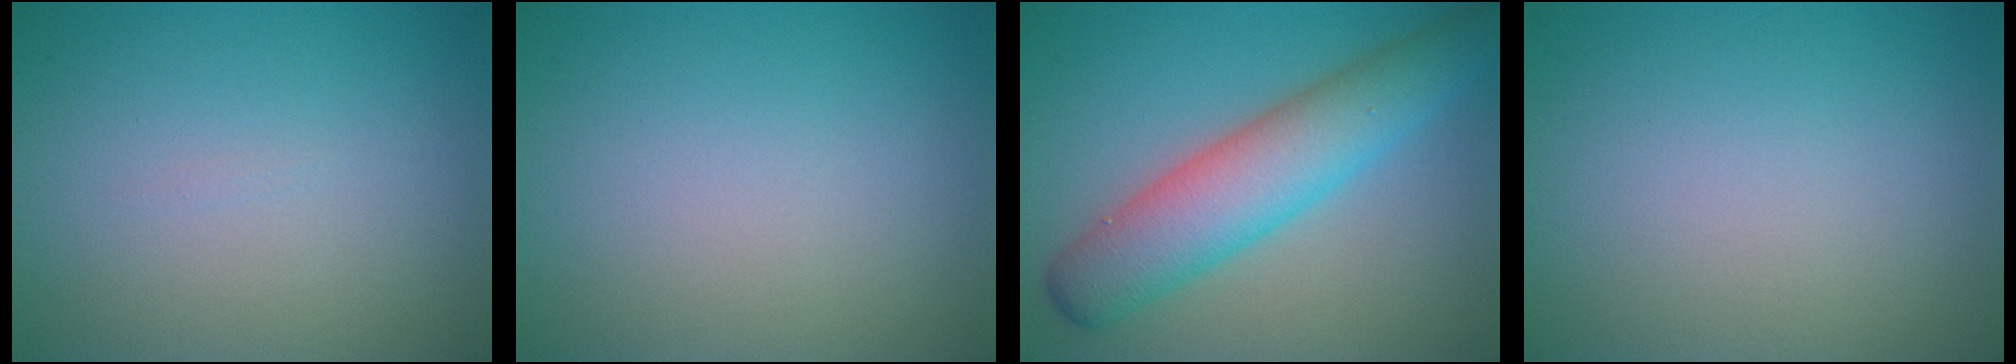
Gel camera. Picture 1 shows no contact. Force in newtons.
{"total": 0.0}
{"total": 7.1, "press": 7.1, "slide": 0.1}
{"total": 0.0}